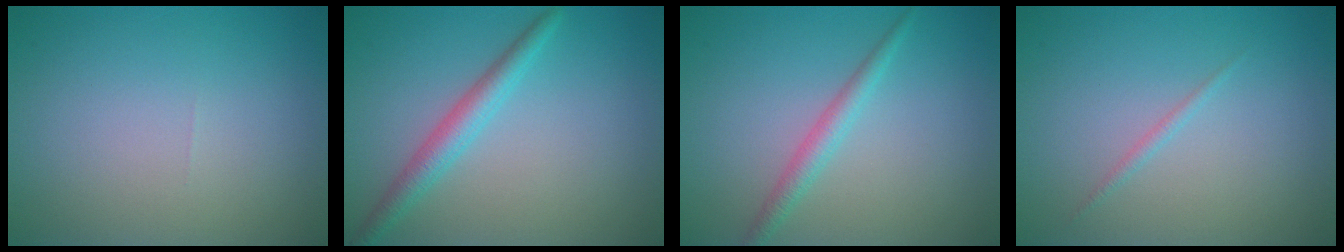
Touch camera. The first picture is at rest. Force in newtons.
{"total": 2.8, "press": 2.8, "slide": 0.0}
{"total": 2.0, "press": 2.0, "slide": 0.1}
{"total": 0.6, "press": 0.6, "slide": 0.1}